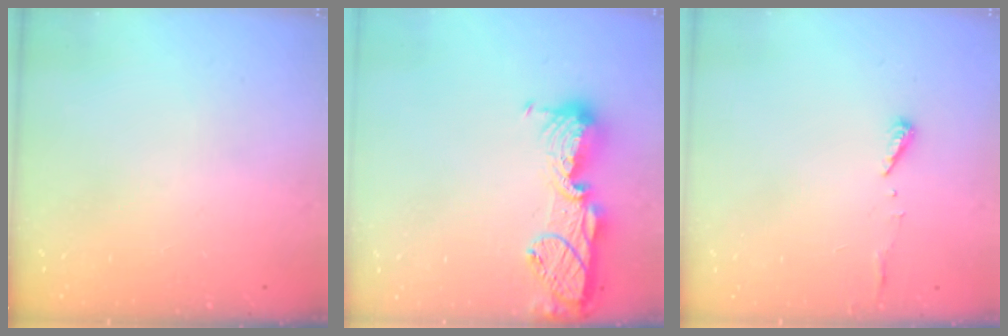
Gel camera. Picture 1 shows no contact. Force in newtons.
{"total": 16.3, "press": 15.3, "slide": 5.7}
{"total": 6.3, "press": 6.3, "slide": 0.5}